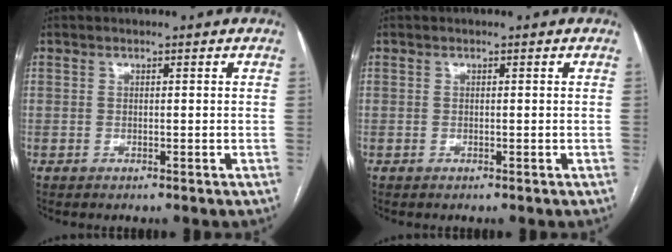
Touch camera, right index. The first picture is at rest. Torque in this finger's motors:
{"motor_torque": [-0.03, -0.01, -0.02, 0.00]}